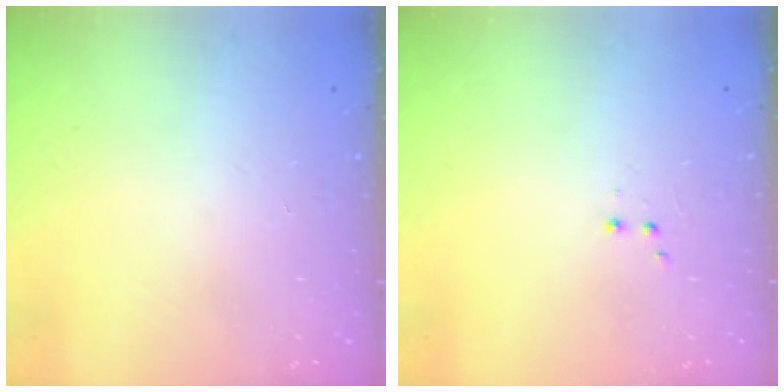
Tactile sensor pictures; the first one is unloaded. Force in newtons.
{"total": 1.9, "press": 1.8, "slide": 0.5}